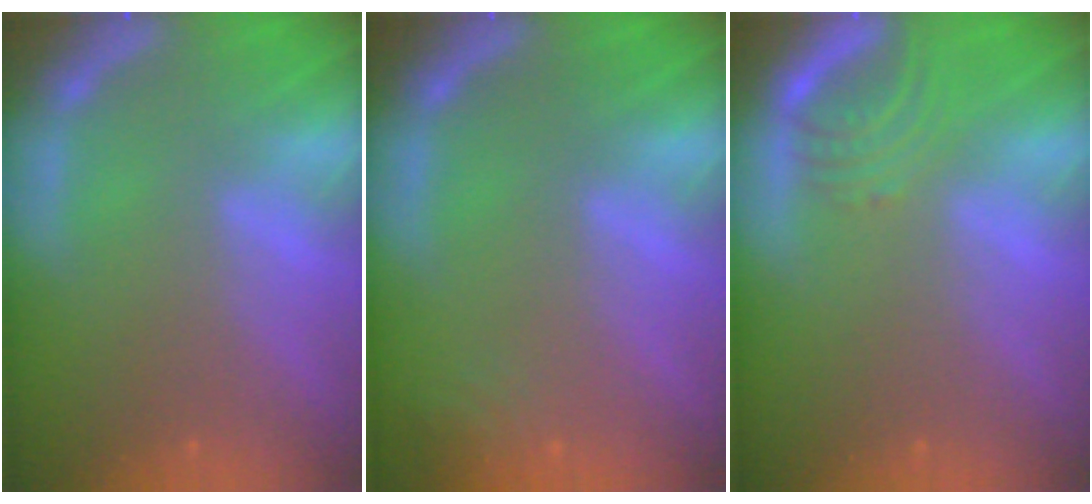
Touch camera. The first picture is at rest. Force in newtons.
{"total": 2.4}
{"total": 3.5}